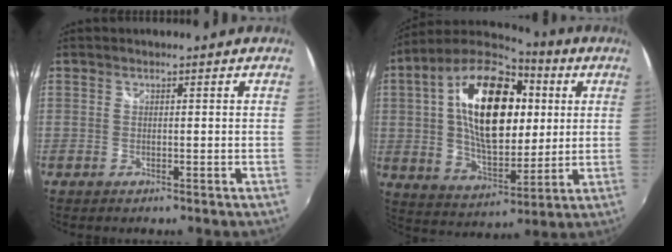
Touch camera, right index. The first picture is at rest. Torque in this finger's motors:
{"motor_torque": [1.24, -0.29, 1.05, 0.21]}